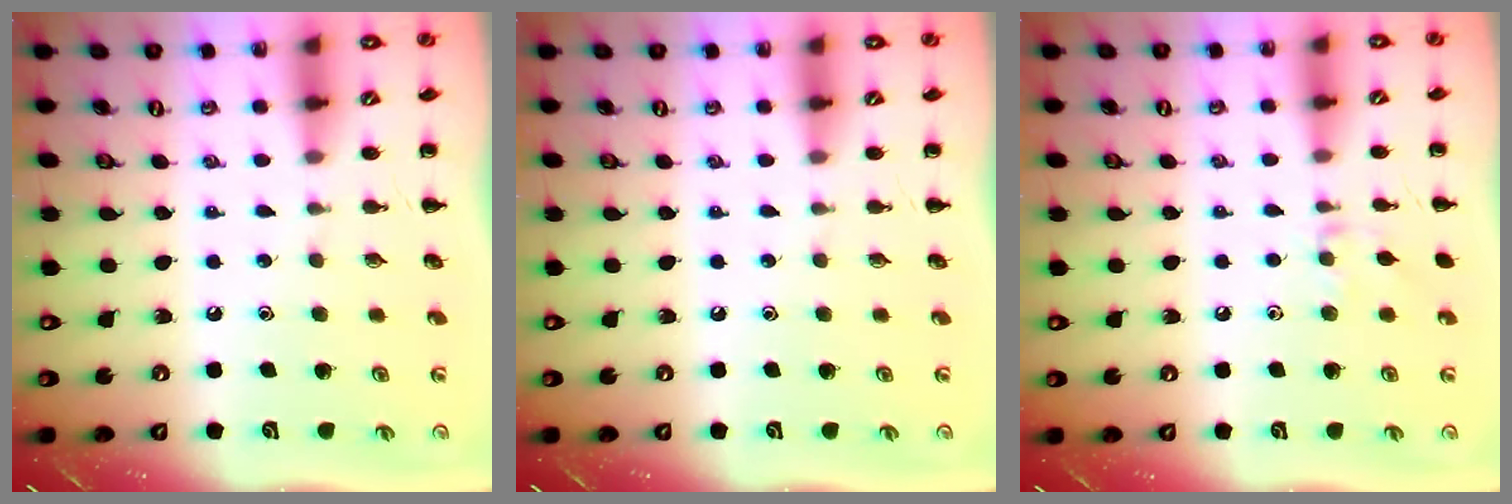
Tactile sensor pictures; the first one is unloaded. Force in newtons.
{"total": 0.0}
{"total": 7.0, "press": 6.9, "slide": 1.3}